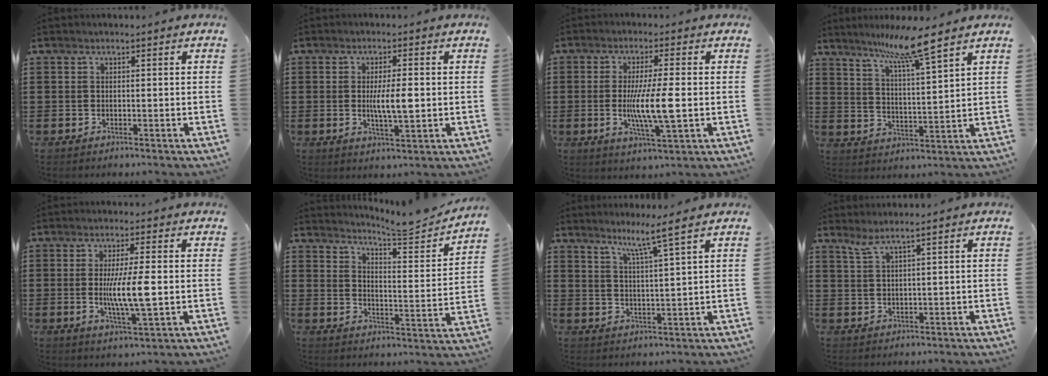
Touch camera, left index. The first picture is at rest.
{"total": 5.6, "force": [0.1, 1.3, 5.4], "torque": [-0.096, -0.004, -0.004]}
{"total": 8.4, "force": [-0.7, 1.1, 8.3], "torque": [-0.156, -0.010, -0.016]}
{"total": 8.8, "force": [7.0, -0.5, 5.4], "torque": [-0.117, -0.029, 0.117]}
{"total": 7.7, "force": [-0.2, 1.1, 7.6], "torque": [-0.140, -0.012, -0.012]}
{"total": 5.2, "force": [4.9, -0.6, 1.6], "torque": [-0.040, -0.043, 0.076]}
{"total": 5.2, "force": [3.9, -1.4, 3.1], "torque": [-0.072, -0.018, 0.062]}
{"total": 2.2, "force": [1.7, -0.4, 1.4], "torque": [-0.032, -0.002, 0.030]}